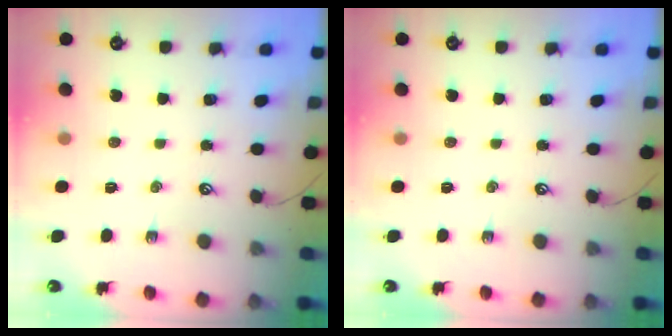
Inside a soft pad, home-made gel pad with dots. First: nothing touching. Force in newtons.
{"total": 0.0}